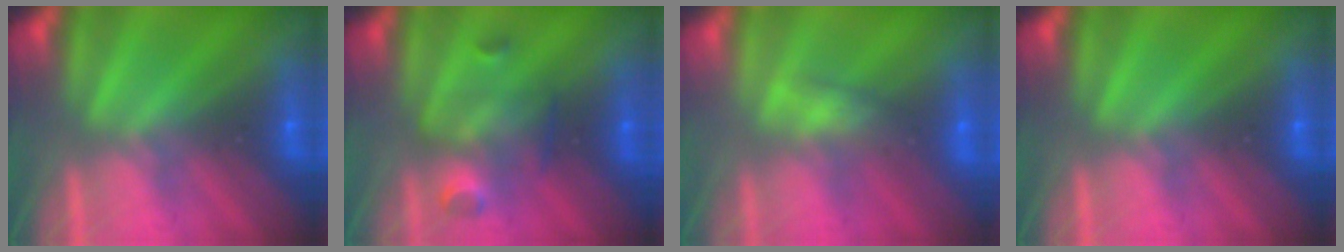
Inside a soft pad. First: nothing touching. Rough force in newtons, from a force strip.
{"total": 2.9}
{"total": 2.7}
{"total": 0.0}